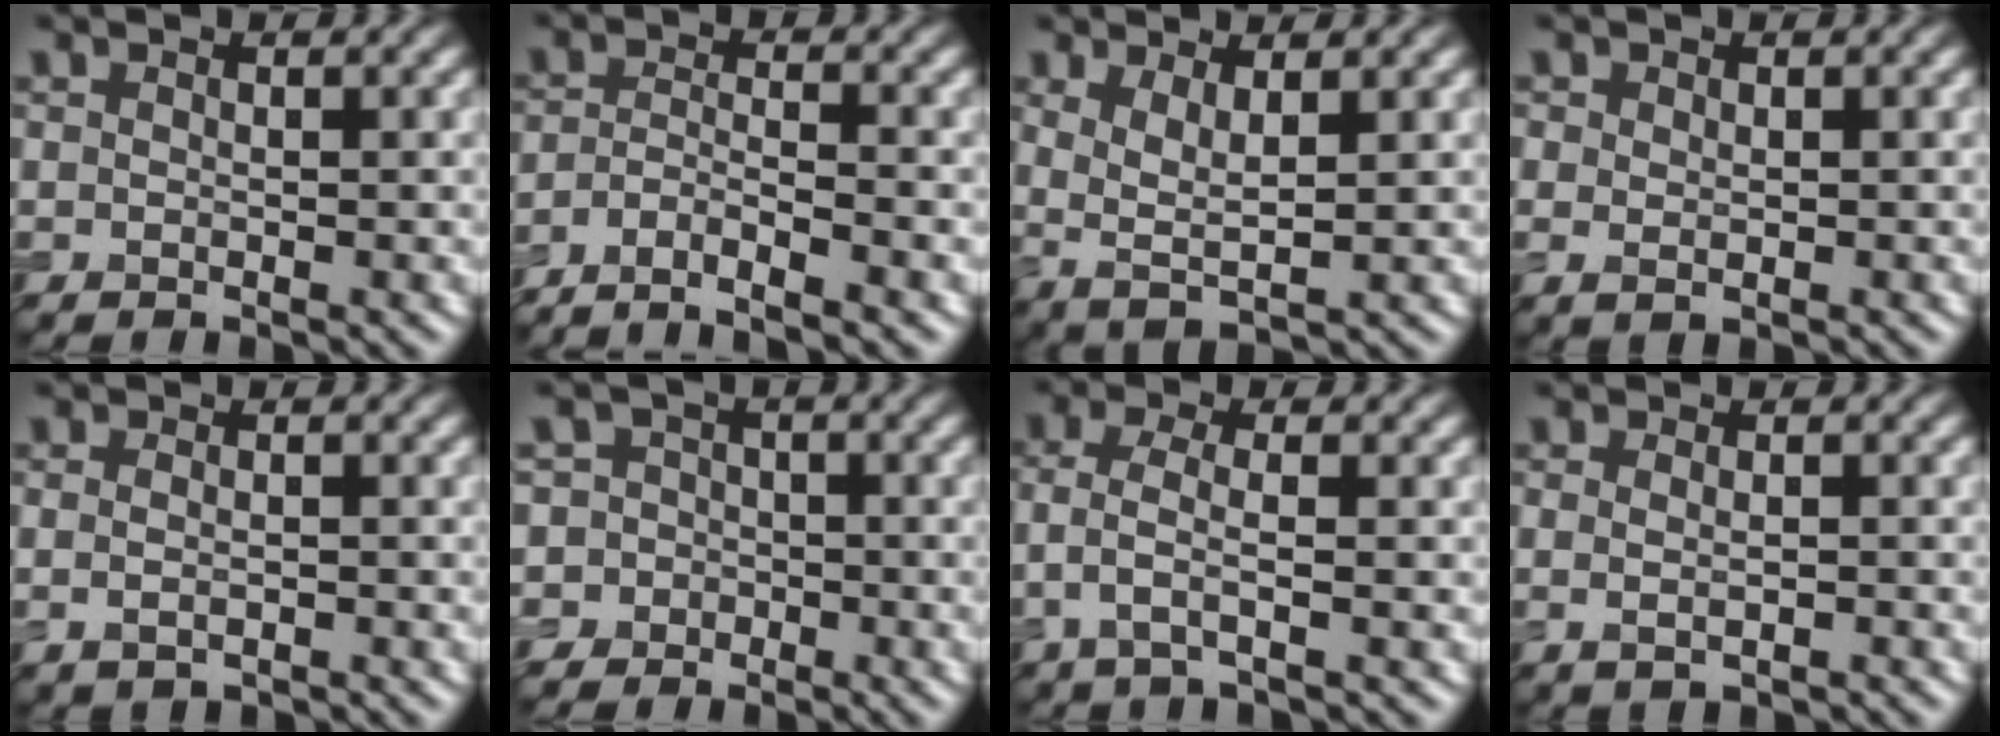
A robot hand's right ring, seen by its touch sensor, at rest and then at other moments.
{"total": 4.7, "force": [-3.6, 1.0, 2.9], "torque": [-0.048, -0.001, -0.073]}
{"total": 3.0, "force": [0.7, 0.9, 2.8], "torque": [-0.058, -0.006, 0.017]}
{"total": 1.1, "force": [0.2, 0.8, 0.7], "torque": [-0.014, -0.001, 0.005]}
{"total": 1.4, "force": [-0.3, 0.8, 1.1], "torque": [-0.024, -0.004, -0.004]}
{"total": 5.9, "force": [-1.8, 5.6, 0.3], "torque": [0.011, 0.015, -0.069]}
{"total": 2.6, "force": [-0.7, 0.8, 2.4], "torque": [-0.057, 0.003, -0.019]}
{"total": 1.3, "force": [-0.2, 0.5, 1.2], "torque": [-0.025, -0.005, -0.001]}